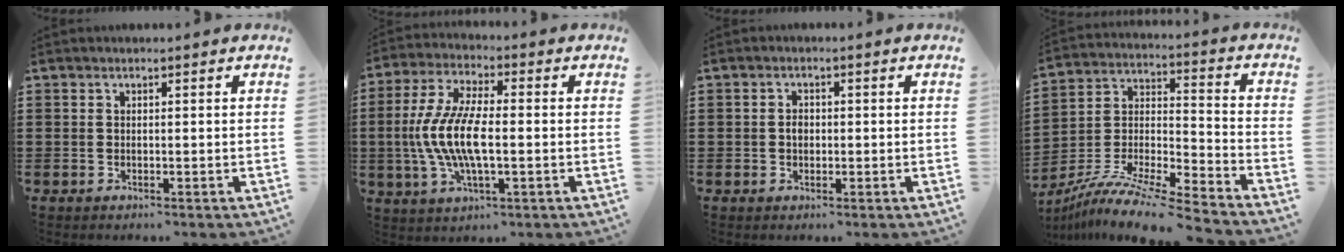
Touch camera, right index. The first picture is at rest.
{"total": 9.6, "force": [-1.4, 3.3, 8.9], "torque": [-0.208, -0.014, -0.033]}
{"total": 1.4, "force": [0.0, 0.9, 1.1], "torque": [-0.021, 0.006, -0.001]}
{"total": 10.6, "force": [-9.6, 0.1, 4.6], "torque": [-0.089, 0.002, -0.194]}